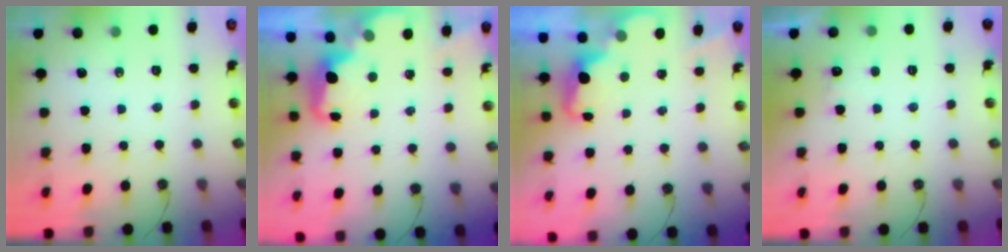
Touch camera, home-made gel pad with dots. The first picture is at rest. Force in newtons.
{"total": 2.7, "press": 2.7, "slide": 0.7}
{"total": 2.4, "press": 2.4, "slide": 0.6}
{"total": 4.5, "press": 4.4, "slide": 1.2}